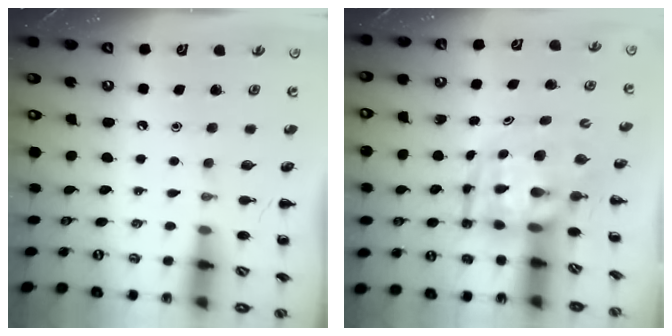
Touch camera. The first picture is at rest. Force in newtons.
{"total": 6.2, "press": 5.9, "slide": 1.9}